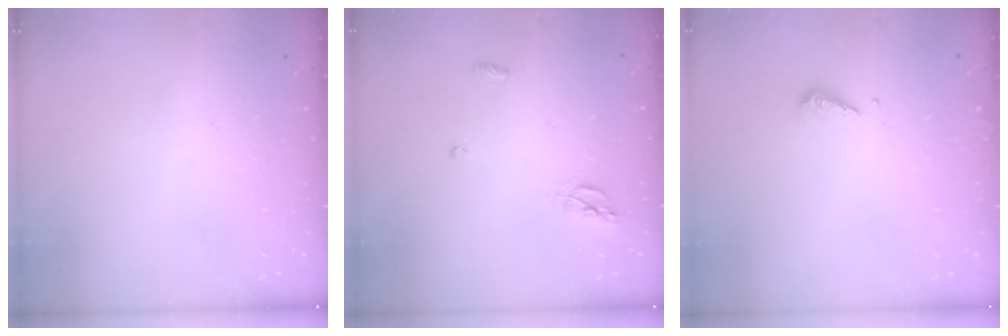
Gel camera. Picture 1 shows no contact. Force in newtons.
{"total": 6.5, "press": 6.5, "slide": 0.6}
{"total": 3.9, "press": 3.9, "slide": 0.4}